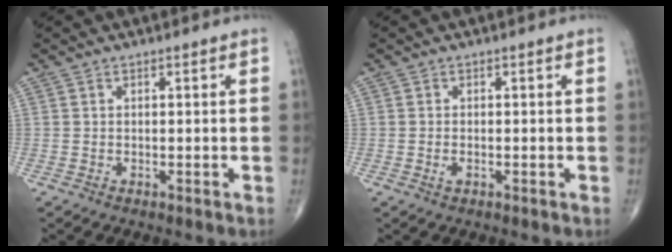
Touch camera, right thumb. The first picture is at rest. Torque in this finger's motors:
{"motor_torque": [-0.04, -0.11, -0.04, 0.24, 0.07]}